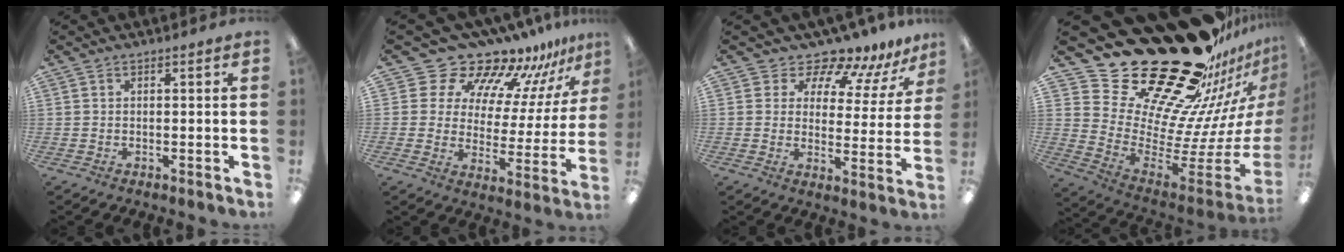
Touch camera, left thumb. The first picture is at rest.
{"total": 16.4, "force": [14.3, 7.3, 3.1], "torque": [-0.059, -0.131, 0.255]}
{"total": 10.0, "force": [9.3, 3.3, 1.9], "torque": [-0.036, -0.087, 0.168]}
{"total": 36.0, "force": [27.6, 14.8, 17.7], "torque": [-0.196, -0.250, 0.532]}